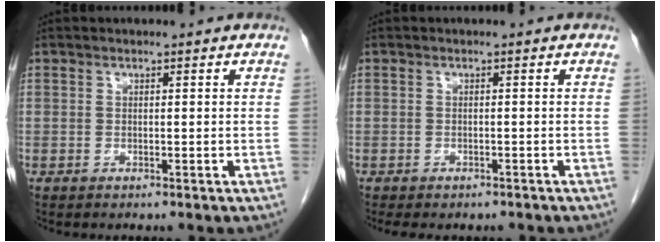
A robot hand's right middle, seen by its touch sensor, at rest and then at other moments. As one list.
[{"total": 5.3, "force": [-4.4, 2.3, 1.8], "torque": [-0.019, 0.000, -0.053]}]